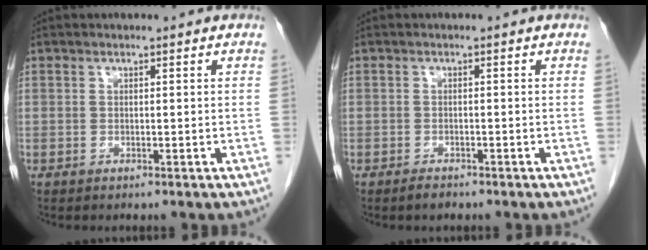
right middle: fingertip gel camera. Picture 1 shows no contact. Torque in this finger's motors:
{"motor_torque": [0.79, -0.21, 0.01, 0.04]}